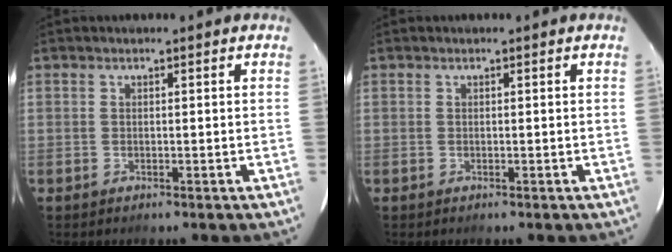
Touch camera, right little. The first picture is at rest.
{"total": 0.0}